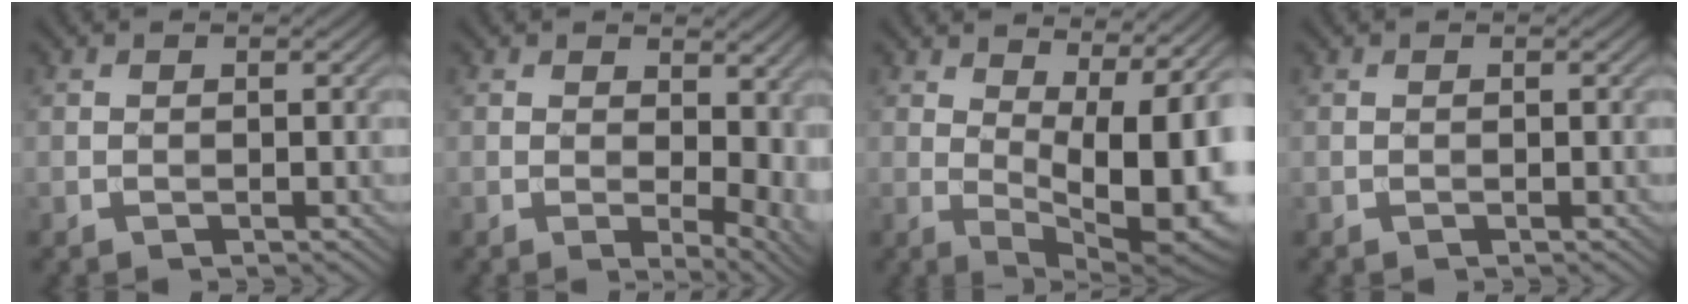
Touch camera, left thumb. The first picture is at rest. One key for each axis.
{"total": 7.2, "fx": 0.8, "fy": 3.7, "fz": 6.1, "tx": -0.072, "ty": -0.004, "tz": 0.018}
{"total": 11.8, "fx": 2.5, "fy": 4.8, "fz": 10.5, "tx": -0.138, "ty": 0.012, "tz": 0.041}
{"total": 0.0}